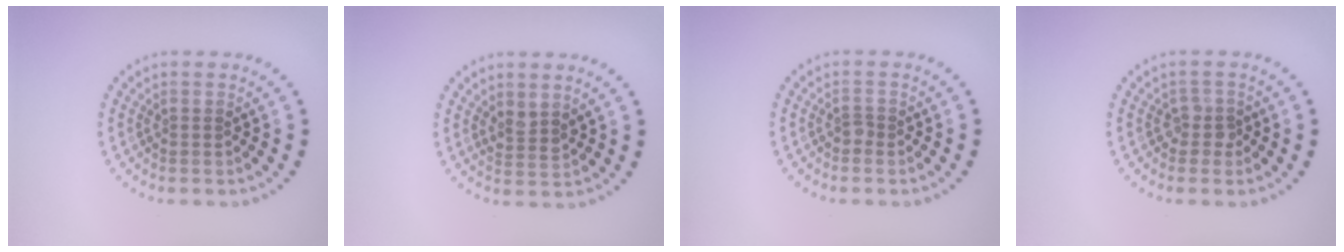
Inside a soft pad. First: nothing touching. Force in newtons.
{"total": 1.5, "press": 1.2, "slide": 0.9}
{"total": 0.7, "press": 0.5, "slide": 0.5}
{"total": 1.5, "press": 1.1, "slide": 0.9}